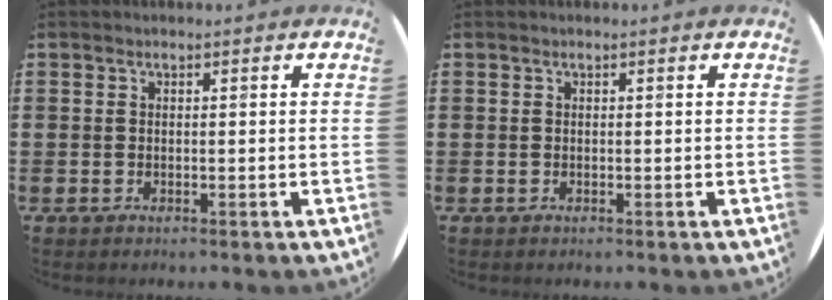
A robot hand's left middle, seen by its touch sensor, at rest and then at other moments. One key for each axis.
{"total": 0.0}